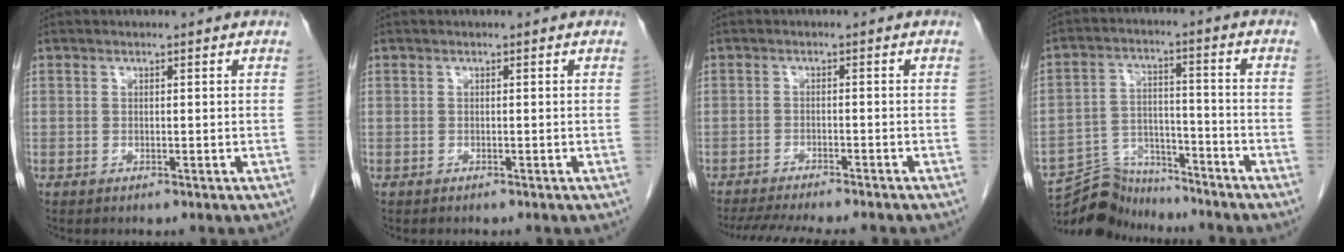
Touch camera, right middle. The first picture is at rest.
{"total": 0.9, "force": [-0.8, 0.2, 0.4], "torque": [-0.009, -0.002, -0.007]}
{"total": 12.9, "force": [-11.4, 1.8, 5.9], "torque": [-0.088, -0.015, -0.156]}
{"total": 9.4, "force": [-9.1, 2.2, -0.1], "torque": [-0.005, 0.024, -0.163]}